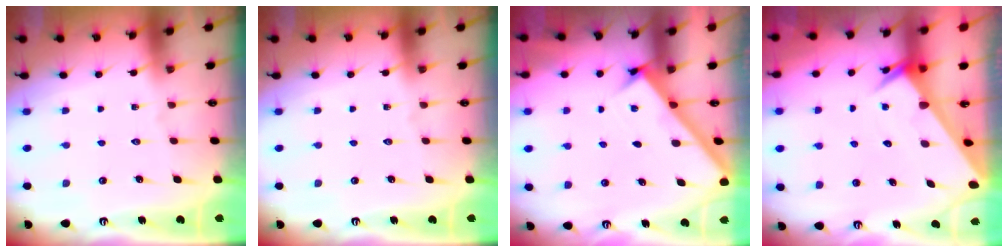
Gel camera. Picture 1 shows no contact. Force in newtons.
{"total": 0.0}
{"total": 2.6, "press": 2.6, "slide": 0.4}
{"total": 2.9, "press": 2.9, "slide": 0.1}